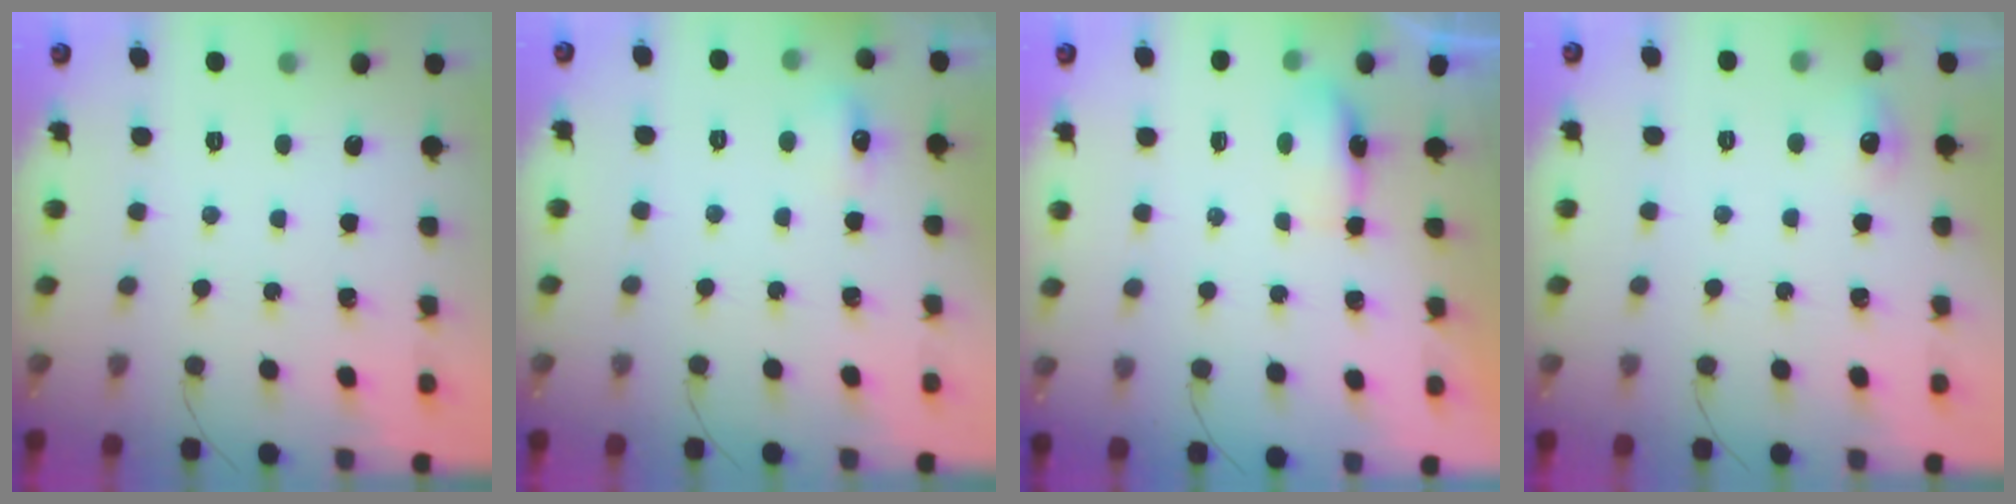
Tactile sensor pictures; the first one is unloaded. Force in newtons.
{"total": 5.6, "press": 5.4, "slide": 1.6}
{"total": 3.9, "press": 3.7, "slide": 1.3}
{"total": 5.4, "press": 5.2, "slide": 1.4}